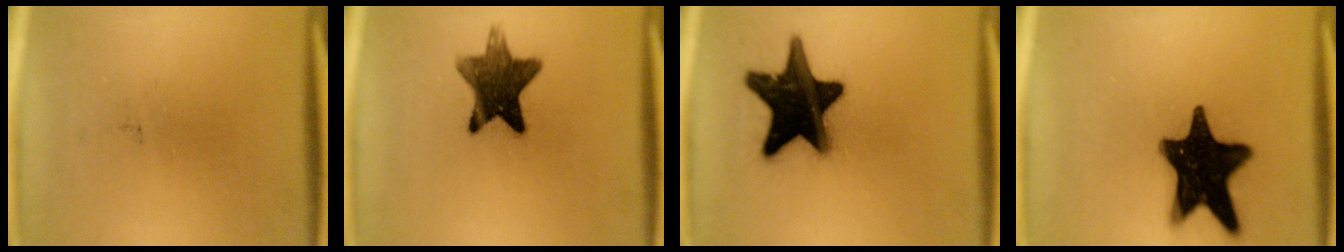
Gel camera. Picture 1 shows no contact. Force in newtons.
{"total": 11.4}
{"total": 19.9}
{"total": 19.7}